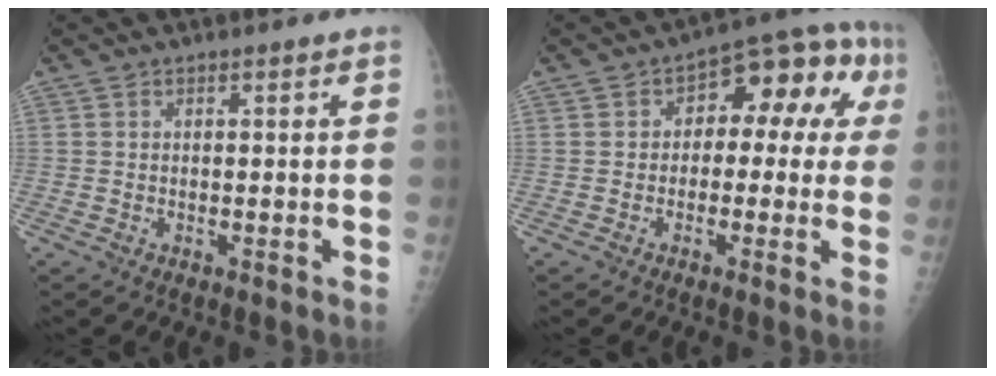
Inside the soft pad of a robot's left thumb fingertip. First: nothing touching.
{"total": 11.4, "force": [1.5, 7.2, 8.7], "torque": [-0.056, 0.048, 0.007]}